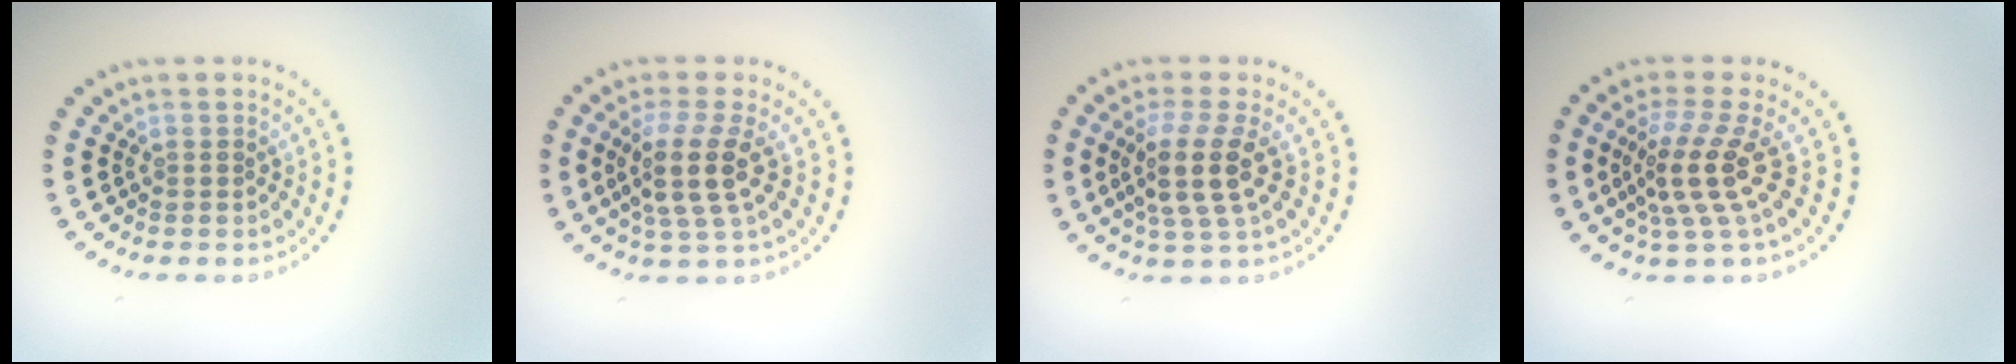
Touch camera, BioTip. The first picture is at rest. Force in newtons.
{"total": 4.0, "press": 3.1, "slide": 2.5}
{"total": 4.0, "press": 3.1, "slide": 2.5}
{"total": 3.9, "press": 2.7, "slide": 2.9}